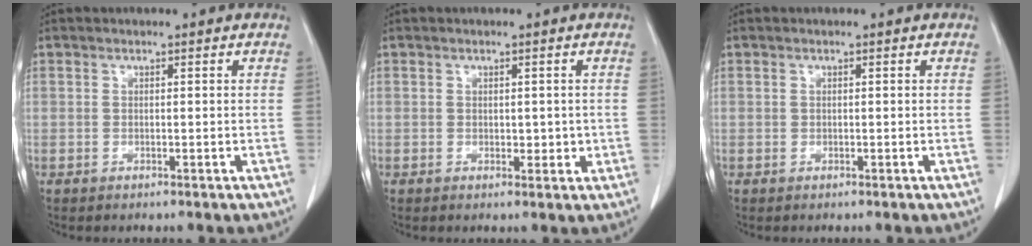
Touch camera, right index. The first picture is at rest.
{"total": 2.2, "force": [0.0, 1.4, 1.6], "torque": [-0.018, 0.000, 0.006]}
{"total": 0.0}